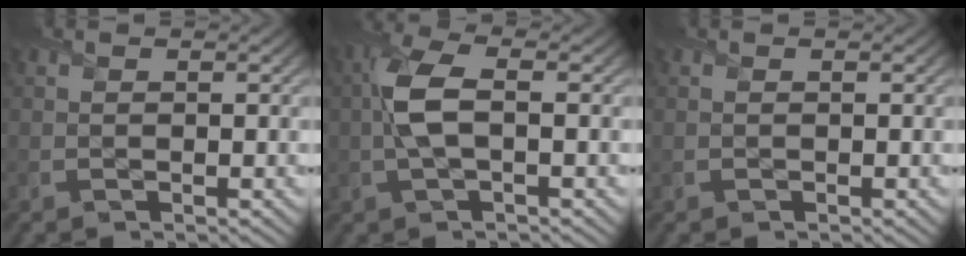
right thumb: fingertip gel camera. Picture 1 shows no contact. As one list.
[{"total": 5.6, "force": [0.1, 2.1, 5.1], "torque": [-0.124, 0.006, -0.003]}, {"total": 0.0}]